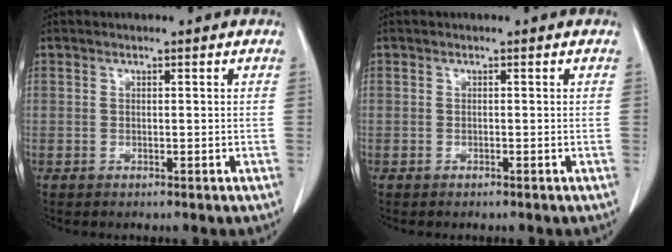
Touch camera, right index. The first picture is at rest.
{"total": 0.0}